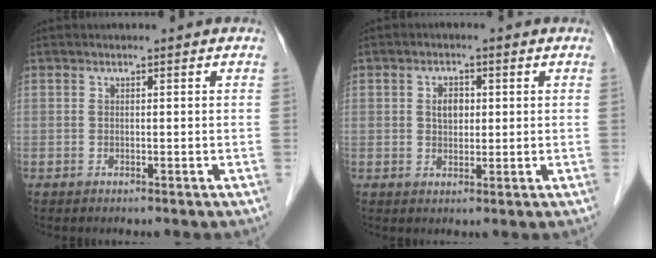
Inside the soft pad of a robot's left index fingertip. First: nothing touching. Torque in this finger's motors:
{"motor_torque": [0.21, -0.02, 0.06, 0.01]}